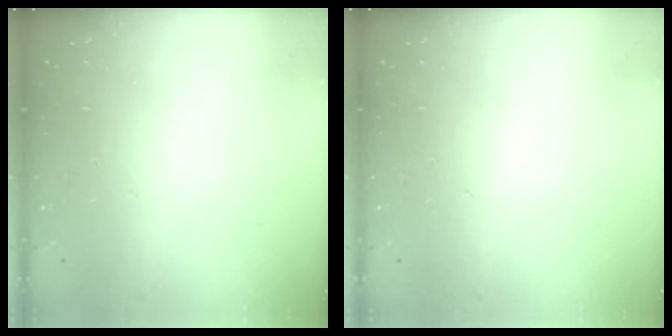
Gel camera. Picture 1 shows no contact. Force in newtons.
{"total": 0.0}